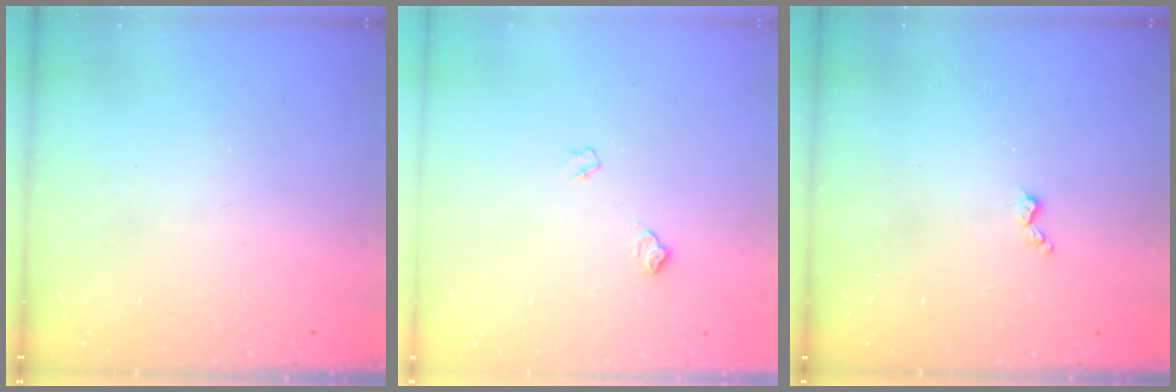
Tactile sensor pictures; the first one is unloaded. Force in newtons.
{"total": 6.9, "press": 6.8, "slide": 0.8}
{"total": 3.0, "press": 2.9, "slide": 0.6}